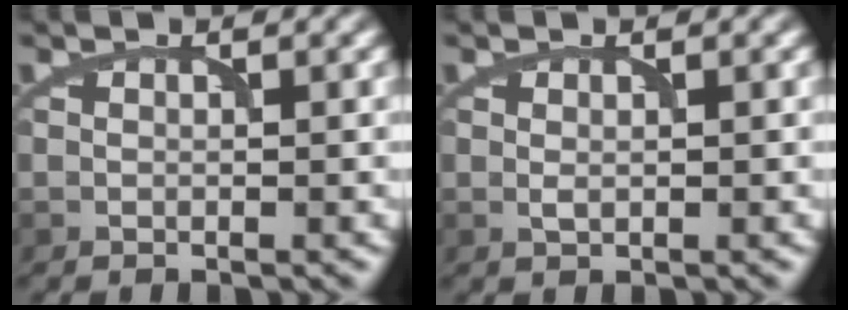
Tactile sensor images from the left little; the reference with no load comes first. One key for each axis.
{"total": 0.7, "fx": 0.0, "fy": 0.4, "fz": 0.6, "tx": -0.013, "ty": -0.001, "tz": 0.002}